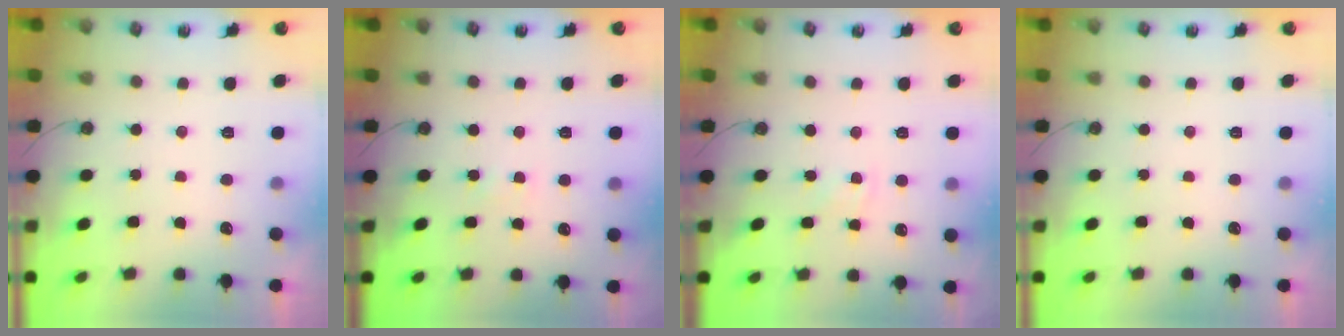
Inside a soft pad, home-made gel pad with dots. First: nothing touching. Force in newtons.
{"total": 3.0, "press": 2.9, "slide": 0.4}
{"total": 3.3, "press": 3.3, "slide": 0.5}
{"total": 0.0}